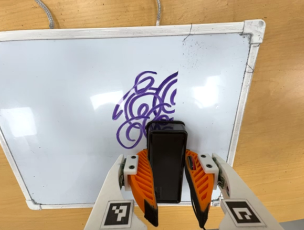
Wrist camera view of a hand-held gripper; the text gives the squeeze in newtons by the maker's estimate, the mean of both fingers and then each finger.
{"total": 13.7, "left": 13.0, "right": 14.3}